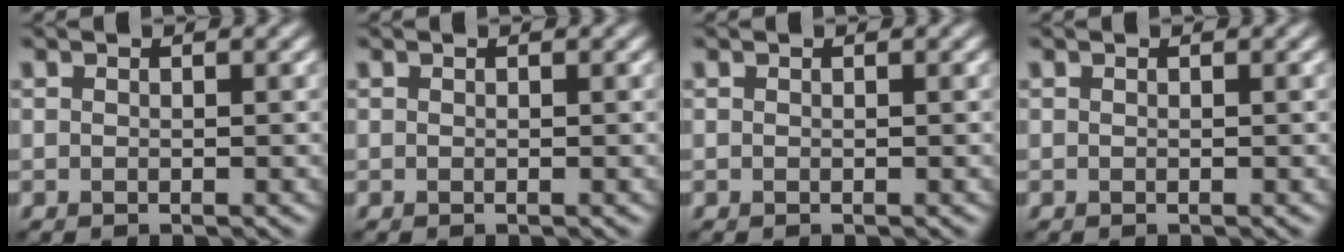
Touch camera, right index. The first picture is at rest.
{"total": 0.0}
{"total": 0.0}
{"total": 0.0}